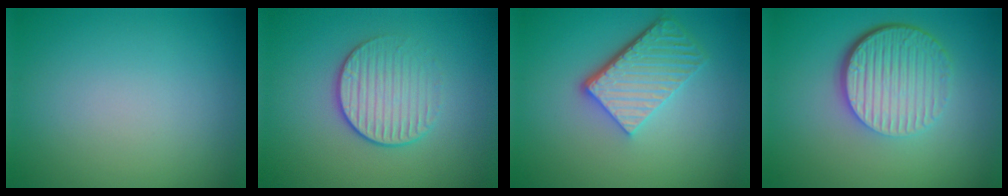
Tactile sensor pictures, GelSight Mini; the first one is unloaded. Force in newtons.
{"total": 3.2, "press": 2.9, "slide": 1.5}
{"total": 5.6, "press": 3.9, "slide": 3.9}
{"total": 6.9, "press": 4.5, "slide": 5.3}